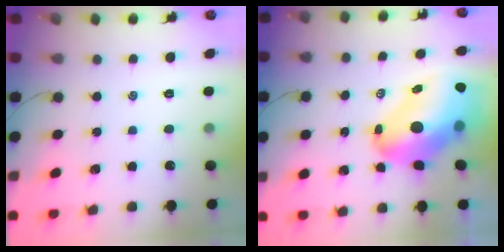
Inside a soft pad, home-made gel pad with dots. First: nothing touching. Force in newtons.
{"total": 18.9, "press": 18.1, "slide": 5.5}